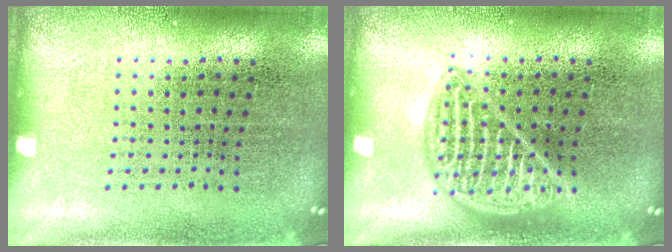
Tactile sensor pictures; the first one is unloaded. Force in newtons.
{"total": 2.1, "press": 2.1, "slide": 0.3}